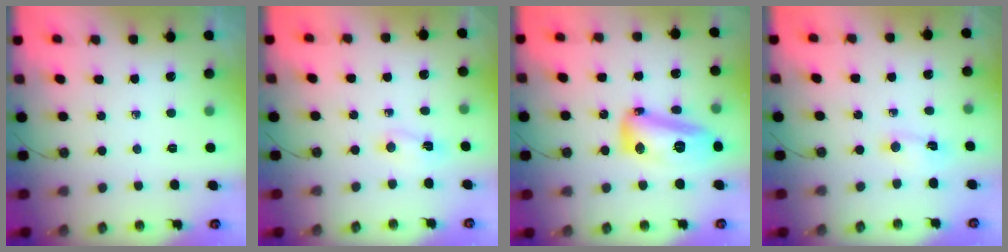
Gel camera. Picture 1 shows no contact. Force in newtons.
{"total": 2.2, "press": 1.9, "slide": 1.1}
{"total": 15.3, "press": 15.2, "slide": 1.5}
{"total": 1.4, "press": 1.2, "slide": 0.7}